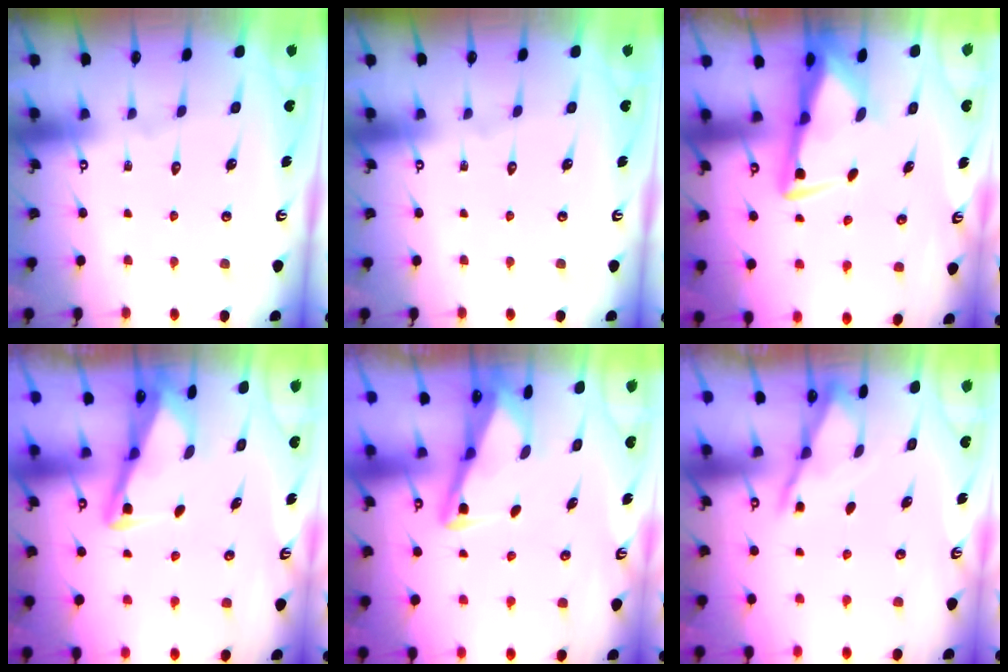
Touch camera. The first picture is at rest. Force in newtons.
{"total": 0.0}
{"total": 4.6, "press": 4.5, "slide": 0.9}
{"total": 3.0, "press": 3.0, "slide": 0.4}
{"total": 2.9, "press": 2.8, "slide": 0.4}
{"total": 1.1, "press": 1.1, "slide": 0.1}